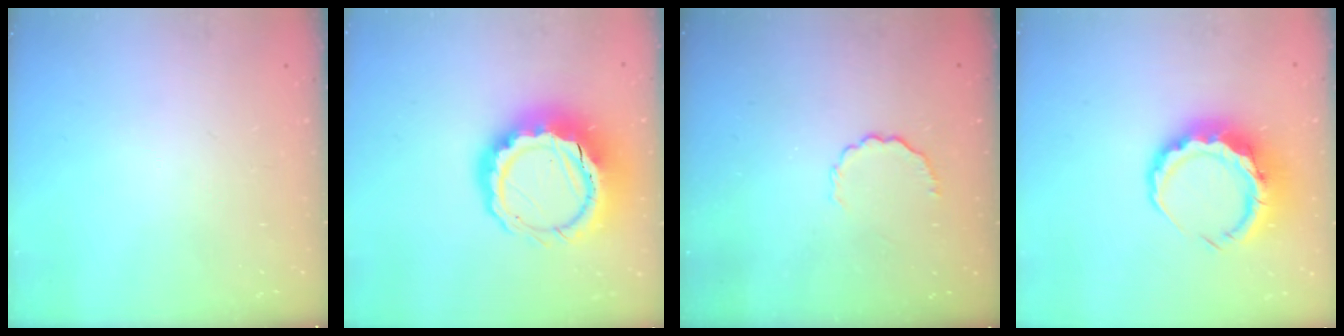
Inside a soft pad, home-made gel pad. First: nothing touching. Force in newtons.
{"total": 15.6, "press": 15.3, "slide": 3.3}
{"total": 4.0, "press": 3.7, "slide": 1.6}
{"total": 8.8, "press": 8.6, "slide": 1.8}